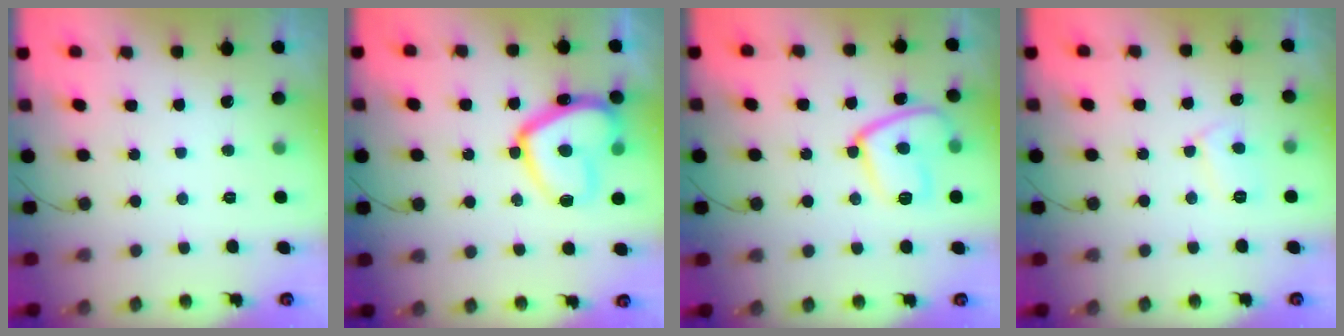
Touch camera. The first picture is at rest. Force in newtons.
{"total": 17.7, "press": 17.6, "slide": 1.5}
{"total": 12.2, "press": 12.2, "slide": 0.4}
{"total": 5.8, "press": 5.8, "slide": 0.2}